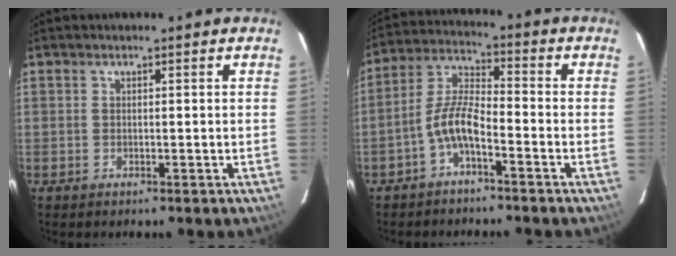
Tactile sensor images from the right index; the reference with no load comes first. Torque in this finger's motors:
{"motor_torque": [1.22, -0.59, 0.77, 0.18]}